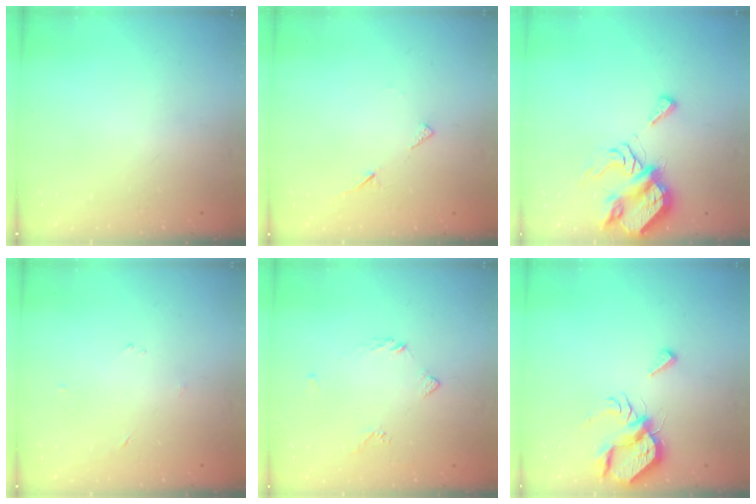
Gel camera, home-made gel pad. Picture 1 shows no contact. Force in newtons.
{"total": 6.1, "press": 6.1, "slide": 0.5}
{"total": 8.9, "press": 8.8, "slide": 1.3}
{"total": 2.3, "press": 2.2, "slide": 0.3}
{"total": 3.8, "press": 3.7, "slide": 0.6}
{"total": 9.6, "press": 9.5, "slide": 1.0}